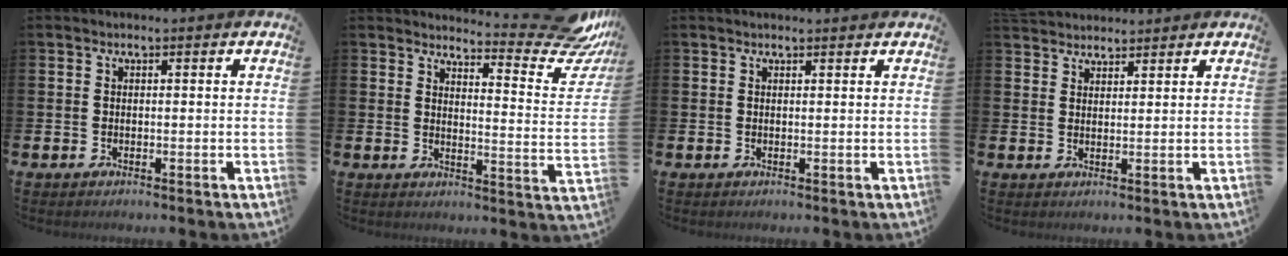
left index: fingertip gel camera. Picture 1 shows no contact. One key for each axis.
{"total": 6.5, "fx": 5.7, "fy": 1.4, "fz": 2.9, "tx": -0.025, "ty": -0.059, "tz": 0.084}
{"total": 0.7, "fx": 0.7, "fy": 0.0, "fz": 0.1, "tx": 0.010, "ty": -0.004, "tz": 0.010}
{"total": 3.1, "fx": 3.0, "fy": 0.8, "fz": 0.0, "tx": -0.007, "ty": -0.009, "tz": 0.056}